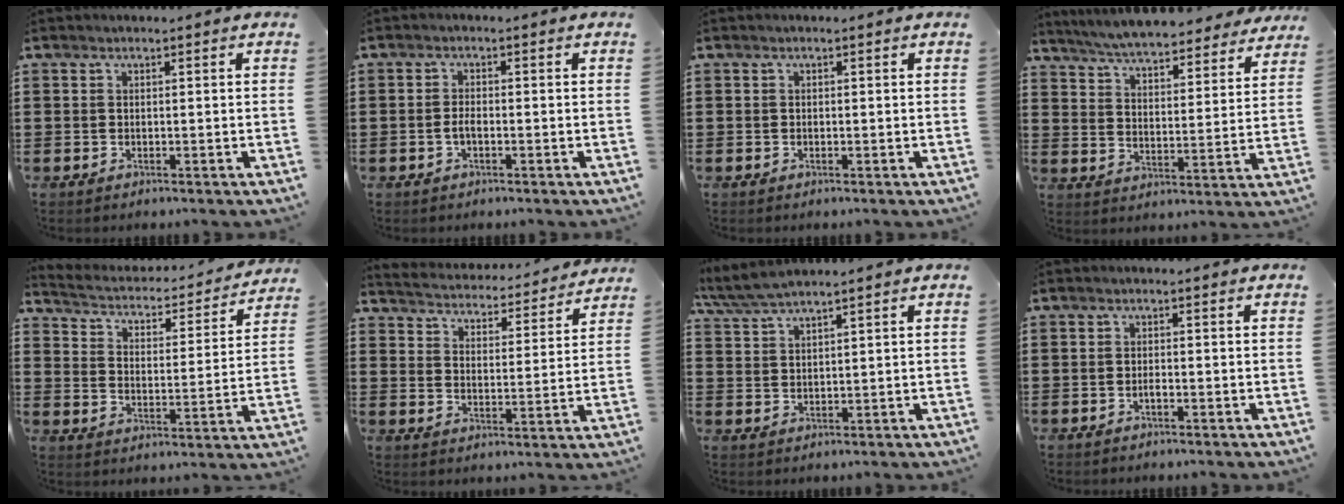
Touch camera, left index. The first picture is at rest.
{"total": 1.8, "force": [-0.6, 0.6, 1.6], "torque": [-0.039, -0.001, -0.014]}
{"total": 0.0}
{"total": 6.2, "force": [6.1, -0.1, 1.4], "torque": [-0.055, -0.042, 0.107]}
{"total": 2.5, "force": [2.4, 0.5, 0.5], "torque": [-0.029, -0.028, 0.030]}
{"total": 3.9, "force": [3.9, -0.2, -0.2], "torque": [-0.023, -0.037, 0.061]}
{"total": 4.6, "force": [4.1, 0.1, 1.9], "torque": [-0.051, -0.013, 0.074]}
{"total": 0.9, "force": [-0.5, 0.2, 0.8], "torque": [-0.017, -0.005, -0.007]}